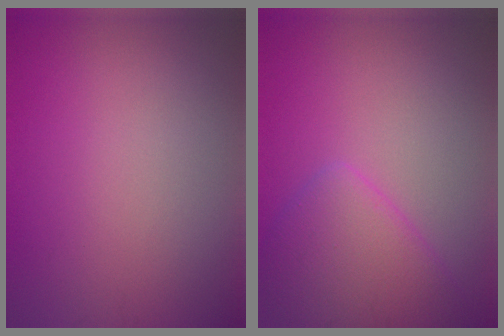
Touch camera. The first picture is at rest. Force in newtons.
{"total": 4.6, "press": 4.6, "slide": 0.3}